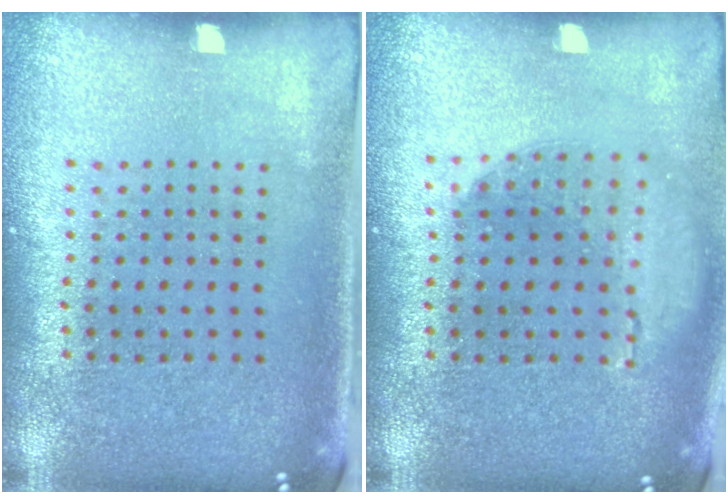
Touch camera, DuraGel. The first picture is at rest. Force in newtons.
{"total": 1.1, "press": 1.1, "slide": 0.2}